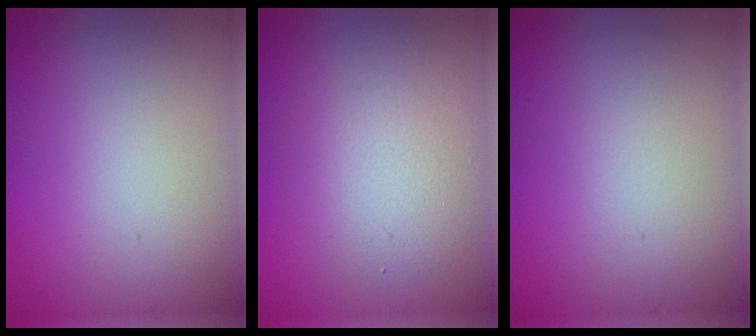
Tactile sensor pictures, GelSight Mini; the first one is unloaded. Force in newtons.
{"total": 4.1, "press": 4.1, "slide": 0.4}
{"total": 0.0}